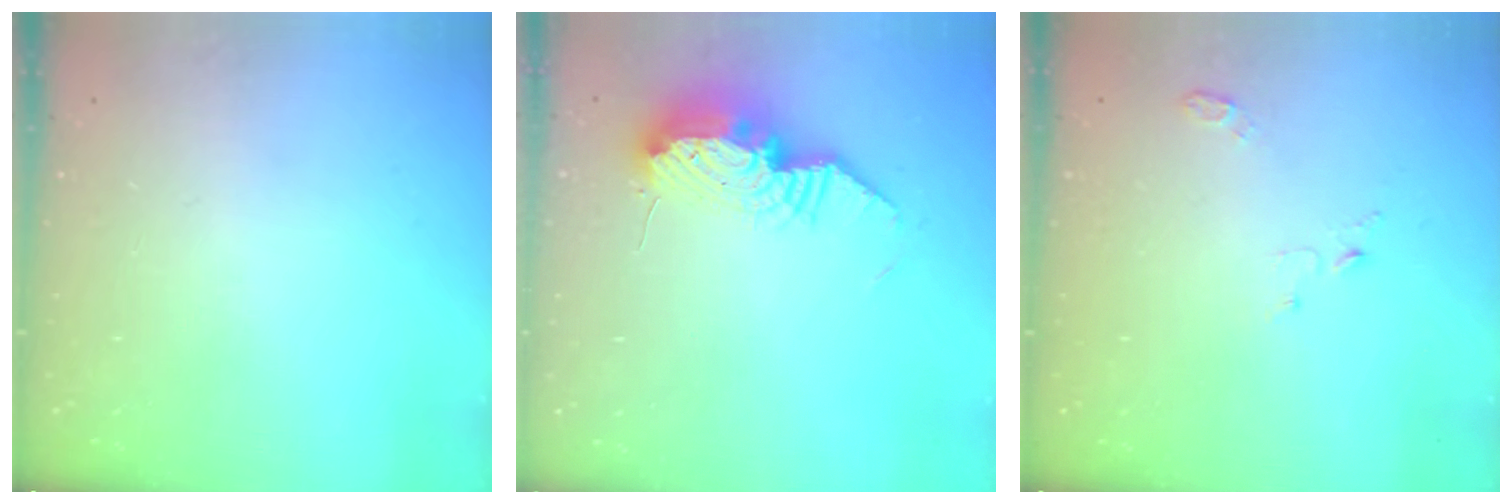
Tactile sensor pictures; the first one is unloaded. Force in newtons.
{"total": 13.1, "press": 13.1, "slide": 1.0}
{"total": 3.8, "press": 3.8, "slide": 0.4}